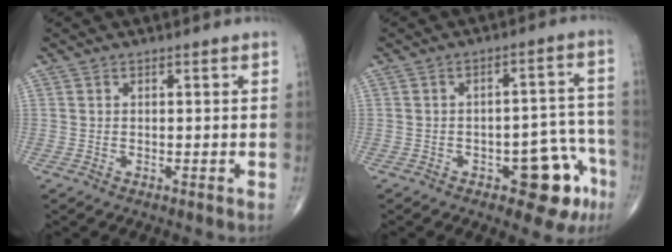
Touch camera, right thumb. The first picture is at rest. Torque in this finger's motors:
{"motor_torque": [1.42, 0.78, 0.46, -0.68, 0.03]}